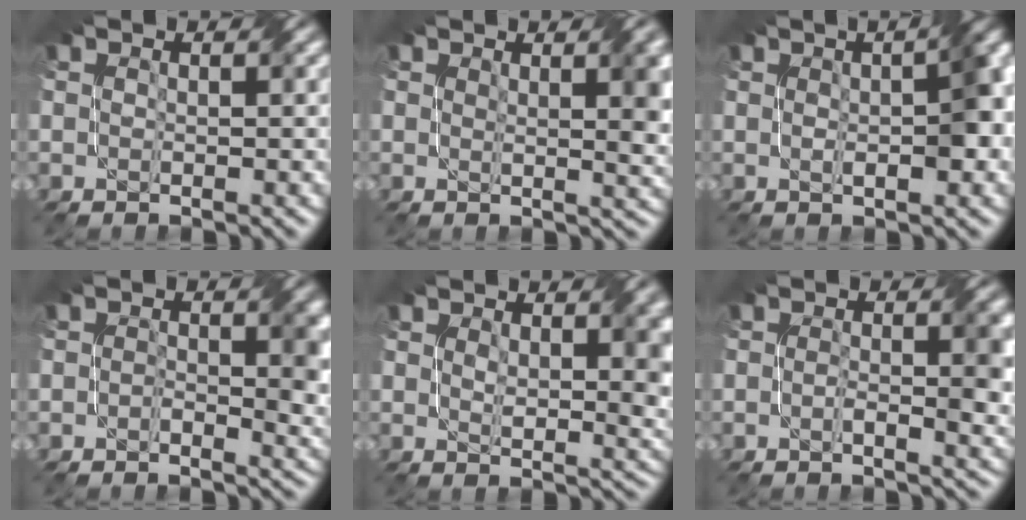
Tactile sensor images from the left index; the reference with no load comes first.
{"total": 4.1, "force": [1.5, 1.1, 3.6], "torque": [-0.038, 0.002, 0.023]}
{"total": 5.8, "force": [0.4, 1.9, 5.5], "torque": [-0.071, 0.014, 0.005]}
{"total": 3.8, "force": [-0.1, 1.8, 3.4], "torque": [-0.042, -0.002, -0.004]}
{"total": 5.4, "force": [1.4, 2.6, 4.6], "torque": [-0.065, -0.005, 0.029]}
{"total": 4.0, "force": [-0.3, 1.2, 3.9], "torque": [-0.062, -0.003, -0.005]}